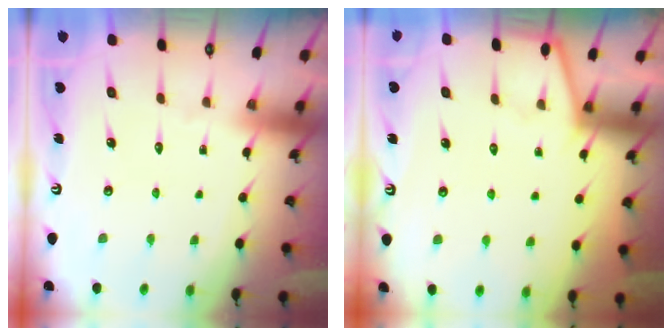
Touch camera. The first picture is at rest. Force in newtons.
{"total": 2.4, "press": 2.4, "slide": 0.2}